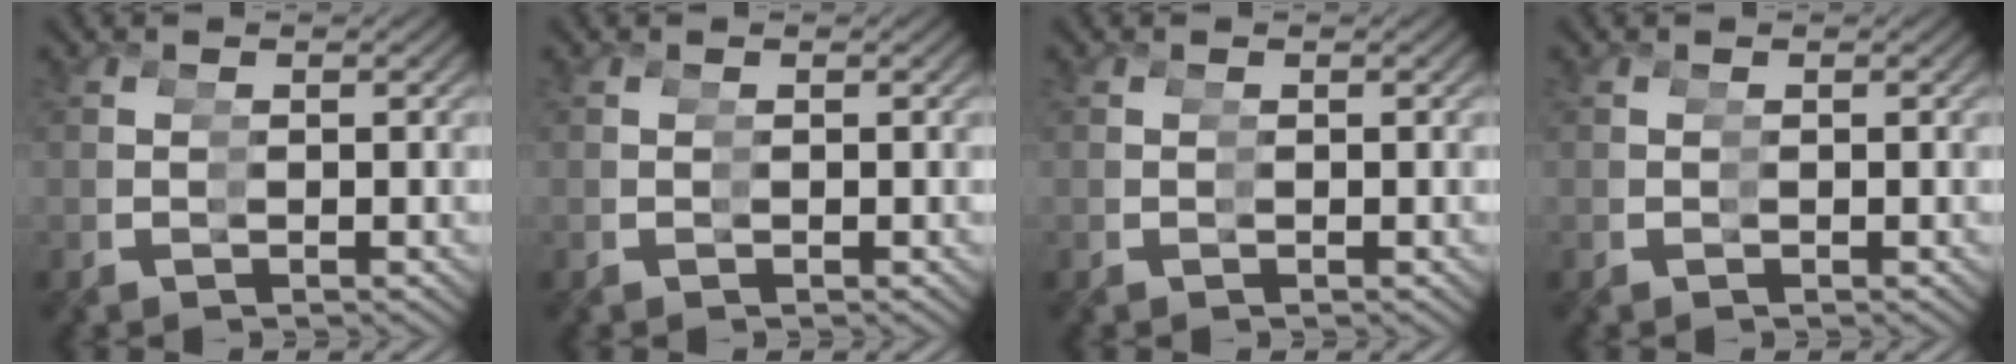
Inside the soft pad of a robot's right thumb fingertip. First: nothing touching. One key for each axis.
{"total": 0.0}
{"total": 0.0}
{"total": 0.0}